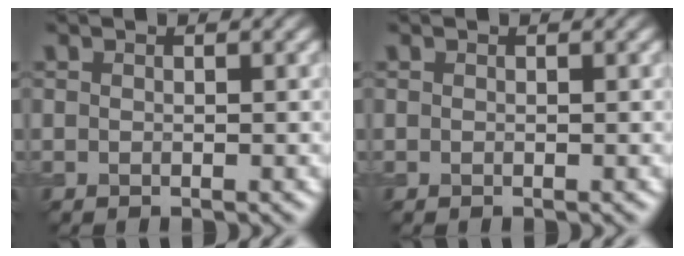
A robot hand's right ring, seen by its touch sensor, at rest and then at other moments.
{"total": 0.0}